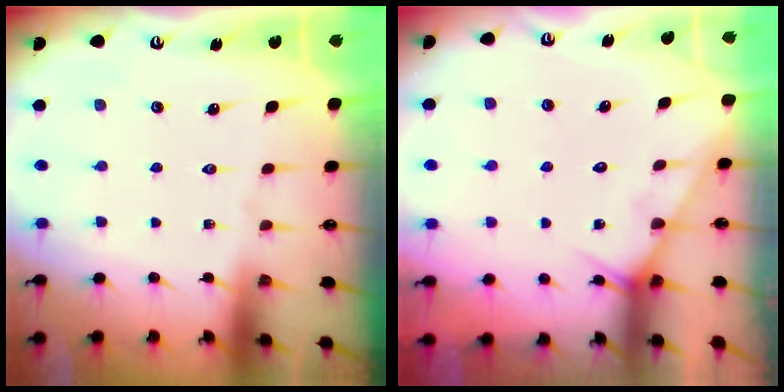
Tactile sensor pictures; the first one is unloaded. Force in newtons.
{"total": 7.2, "press": 7.2, "slide": 0.6}